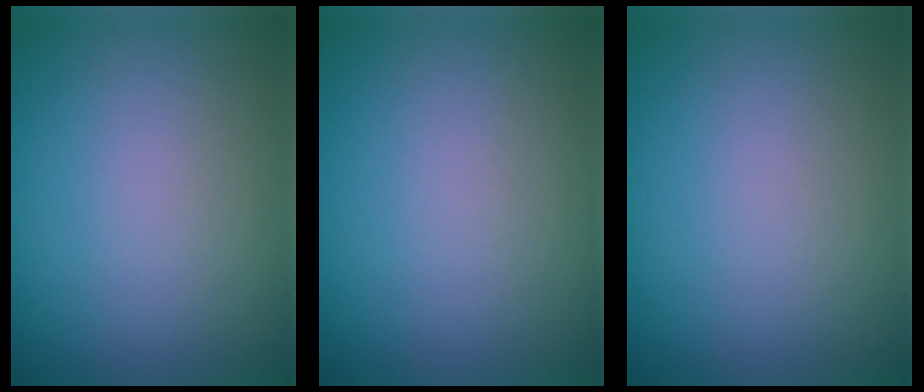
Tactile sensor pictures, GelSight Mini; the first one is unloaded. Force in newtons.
{"total": 0.0}
{"total": 0.0}